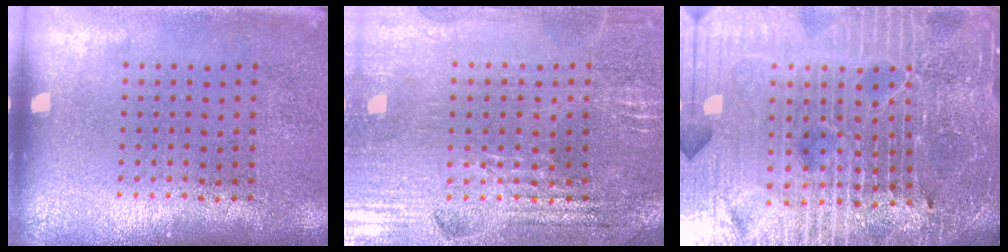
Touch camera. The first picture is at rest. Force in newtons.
{"total": 2.8, "press": 2.8, "slide": 0.5}
{"total": 6.5, "press": 5.8, "slide": 3.0}